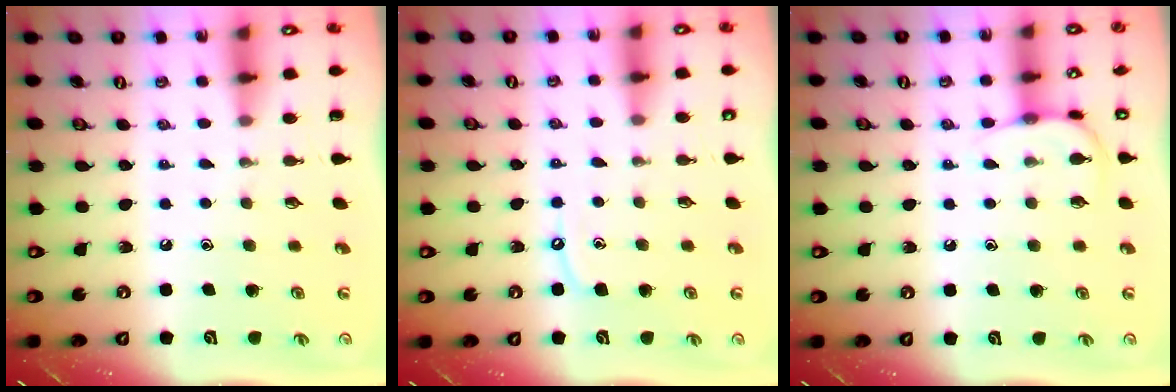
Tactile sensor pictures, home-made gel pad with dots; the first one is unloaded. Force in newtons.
{"total": 4.3, "press": 4.3, "slide": 0.5}
{"total": 6.4, "press": 6.4, "slide": 0.8}